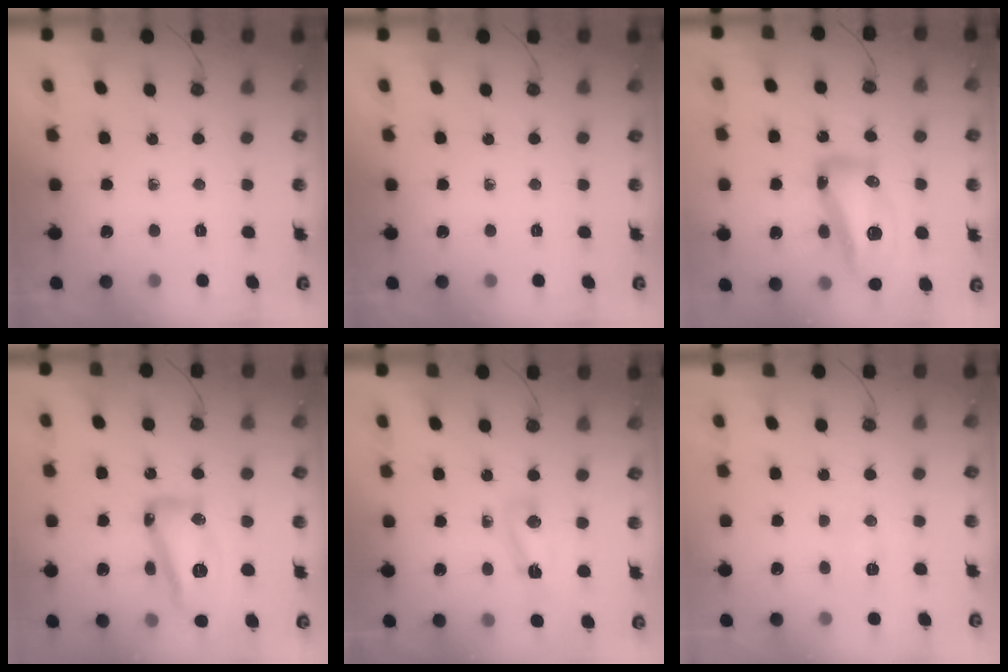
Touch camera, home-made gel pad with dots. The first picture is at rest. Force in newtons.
{"total": 0.0}
{"total": 16.0, "press": 15.9, "slide": 1.3}
{"total": 14.2, "press": 14.1, "slide": 1.5}
{"total": 5.2, "press": 5.1, "slide": 0.7}
{"total": 5.8, "press": 5.8, "slide": 0.6}